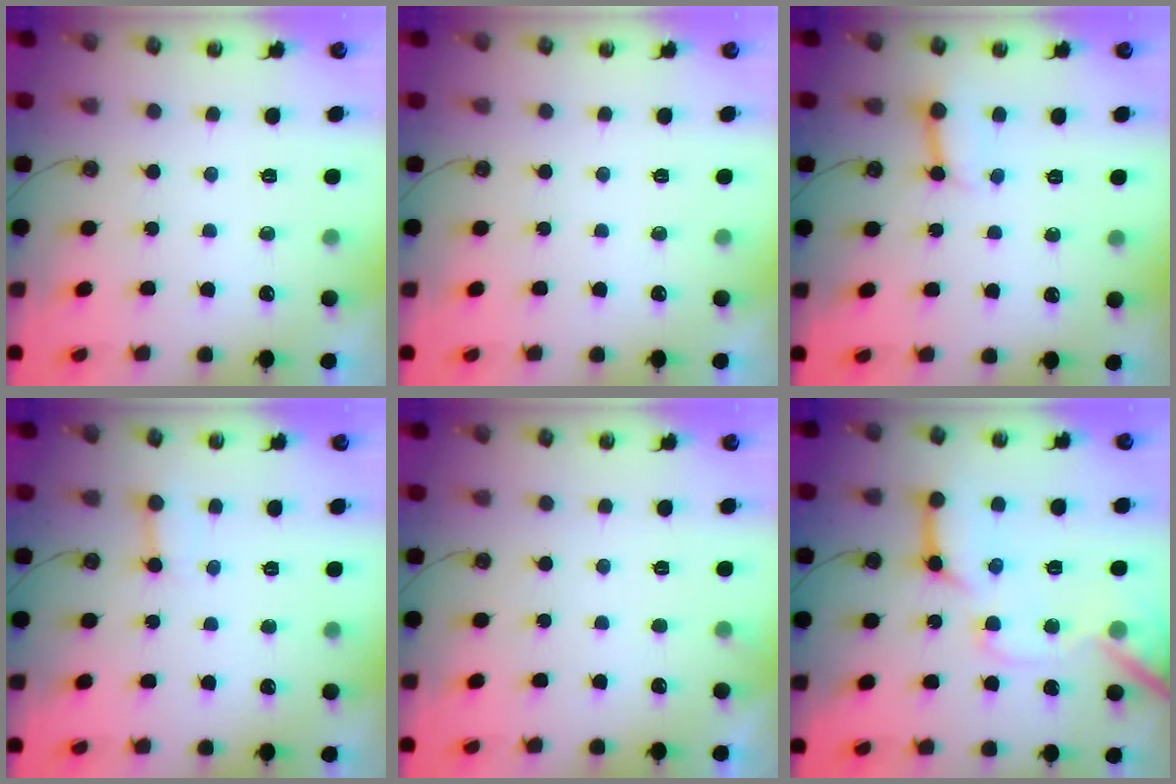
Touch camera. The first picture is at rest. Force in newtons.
{"total": 0.0}
{"total": 3.4, "press": 3.4, "slide": 0.1}
{"total": 2.9, "press": 2.9, "slide": 0.3}
{"total": 4.0, "press": 4.0, "slide": 0.4}
{"total": 16.5, "press": 16.4, "slide": 1.9}